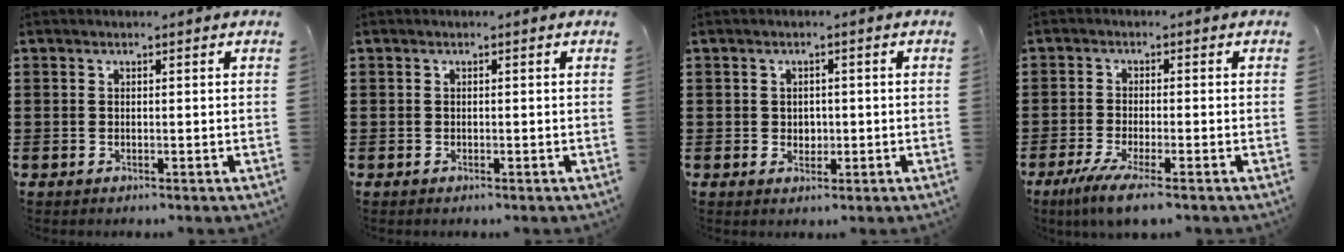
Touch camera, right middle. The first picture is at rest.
{"total": 0.0}
{"total": 1.7, "force": [0.0, 1.5, 0.6], "torque": [-0.015, 0.007, -0.002]}
{"total": 4.3, "force": [-3.1, 0.0, 3.0], "torque": [-0.069, -0.020, -0.061]}